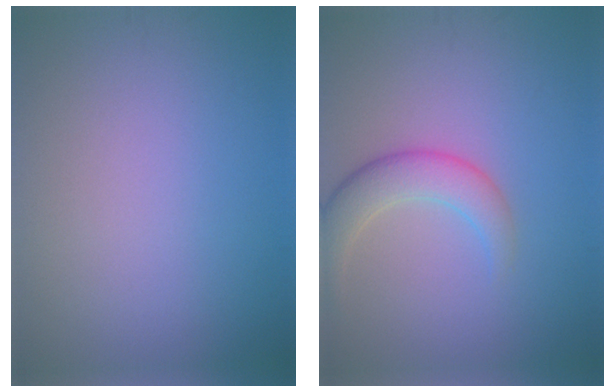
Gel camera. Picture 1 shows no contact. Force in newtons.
{"total": 3.7, "press": 3.6, "slide": 0.3}